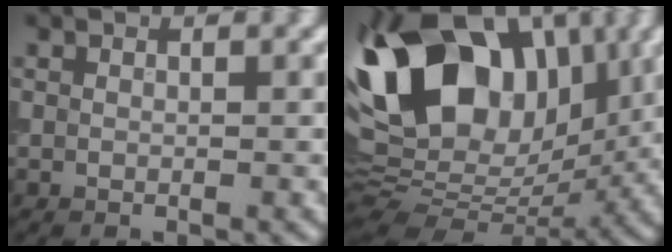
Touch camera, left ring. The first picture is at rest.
{"total": 16.2, "force": [5.4, 10.2, 11.3], "torque": [-0.210, 0.048, 0.077]}